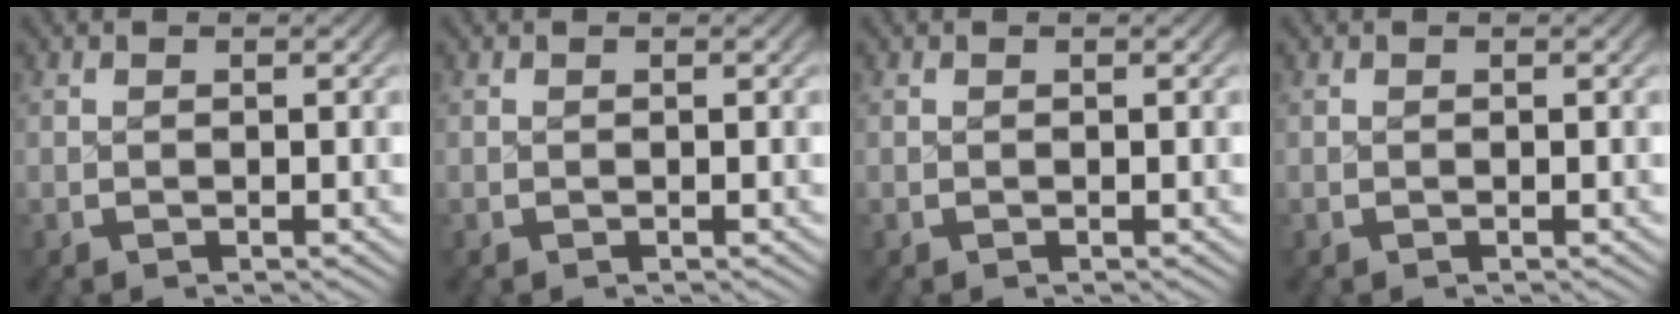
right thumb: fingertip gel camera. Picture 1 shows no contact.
{"total": 0.0}
{"total": 0.0}
{"total": 0.0}